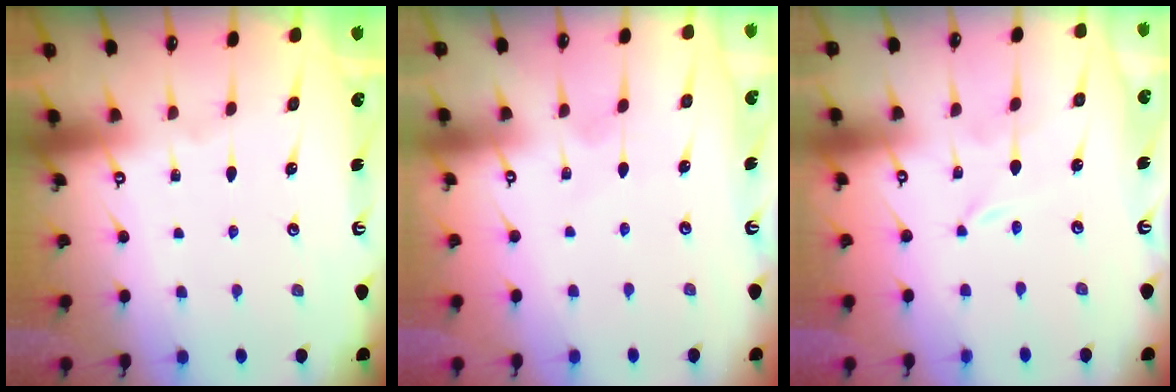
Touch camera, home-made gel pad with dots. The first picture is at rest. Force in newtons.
{"total": 2.6, "press": 2.6, "slide": 0.3}
{"total": 0.0}